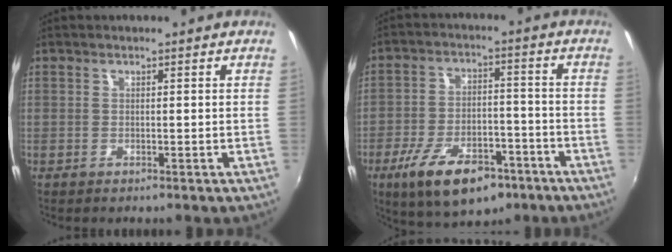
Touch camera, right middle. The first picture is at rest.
{"total": 15.3, "force": [-9.1, 7.1, 10.1], "torque": [-0.200, -0.012, -0.142]}